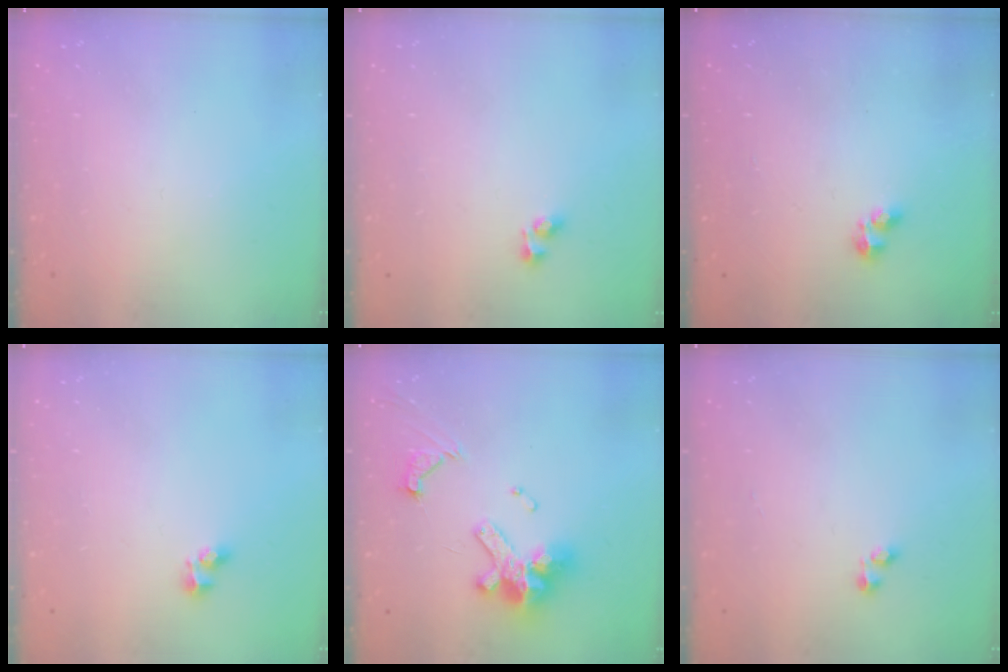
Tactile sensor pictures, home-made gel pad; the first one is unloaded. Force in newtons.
{"total": 4.5, "press": 4.5, "slide": 0.4}
{"total": 1.8, "press": 1.7, "slide": 0.5}
{"total": 2.7, "press": 2.5, "slide": 1.0}
{"total": 14.0, "press": 13.8, "slide": 2.3}
{"total": 1.6, "press": 1.5, "slide": 0.4}